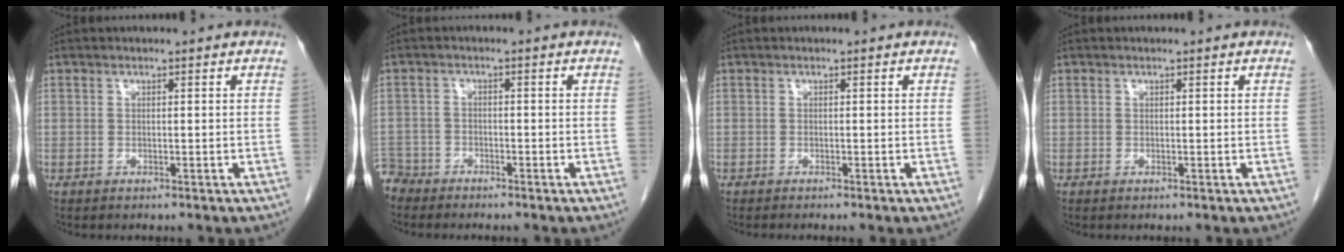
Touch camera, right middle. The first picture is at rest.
{"total": 4.2, "force": [-3.8, 1.5, -0.8], "torque": [0.014, -0.005, -0.080]}
{"total": 0.8, "force": [-0.7, -0.2, 0.3], "torque": [-0.005, 0.002, -0.012]}
{"total": 0.0}